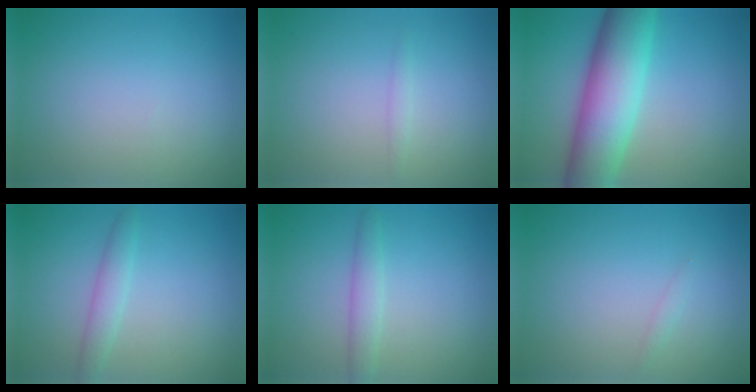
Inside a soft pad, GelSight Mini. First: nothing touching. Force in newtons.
{"total": 0.7, "press": 0.7, "slide": 0.0}
{"total": 9.8, "press": 9.8, "slide": 0.2}
{"total": 1.9, "press": 1.9, "slide": 0.1}
{"total": 1.8, "press": 1.8, "slide": 0.0}
{"total": 0.5, "press": 0.5, "slide": 0.0}